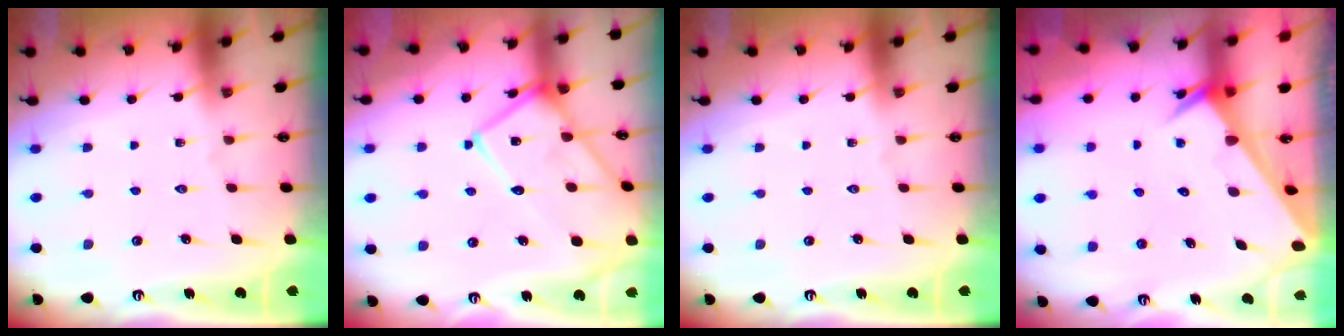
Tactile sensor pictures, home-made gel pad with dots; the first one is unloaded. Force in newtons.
{"total": 16.6, "press": 16.6, "slide": 1.1}
{"total": 0.0}
{"total": 2.4, "press": 2.4, "slide": 0.0}